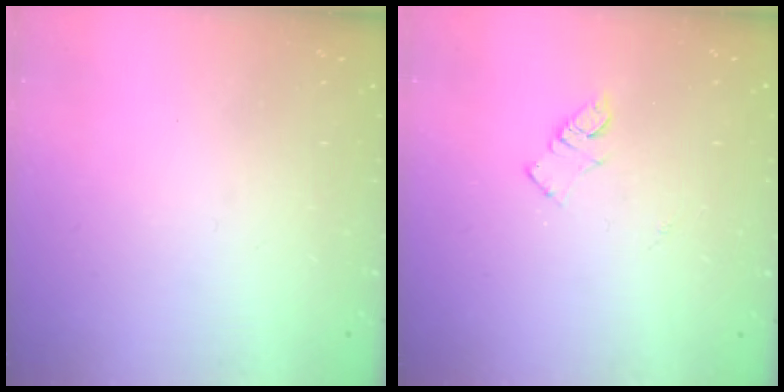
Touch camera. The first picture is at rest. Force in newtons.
{"total": 5.6, "press": 5.6, "slide": 0.8}